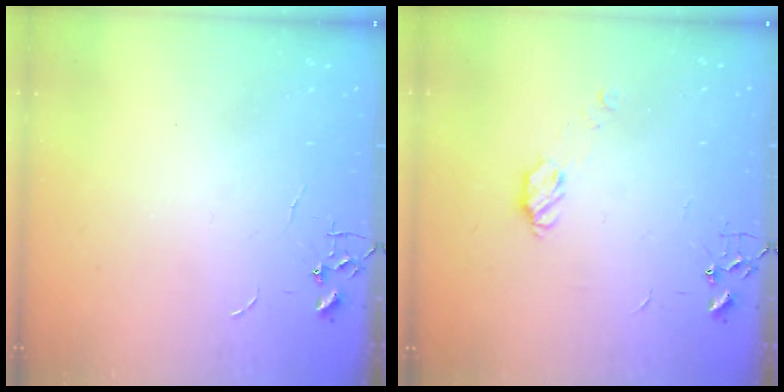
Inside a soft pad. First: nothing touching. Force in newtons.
{"total": 5.5, "press": 5.5, "slide": 0.4}